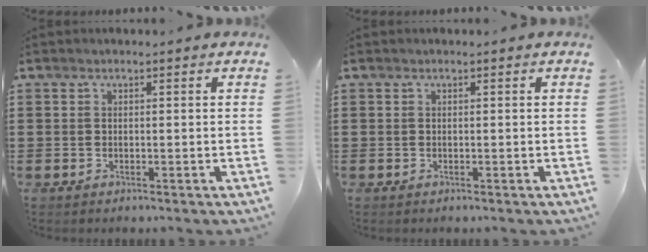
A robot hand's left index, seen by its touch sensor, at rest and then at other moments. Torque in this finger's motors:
{"motor_torque": [0.00, 0.00, 0.00, 0.00]}